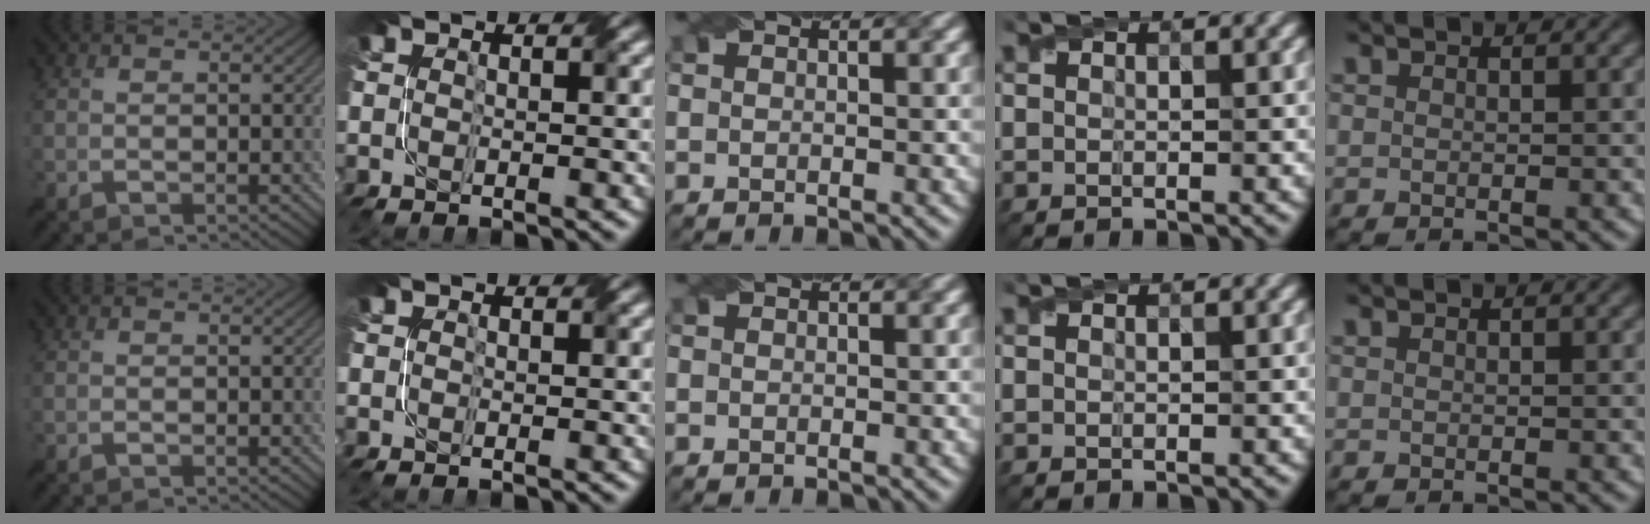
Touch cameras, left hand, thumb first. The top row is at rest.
{}